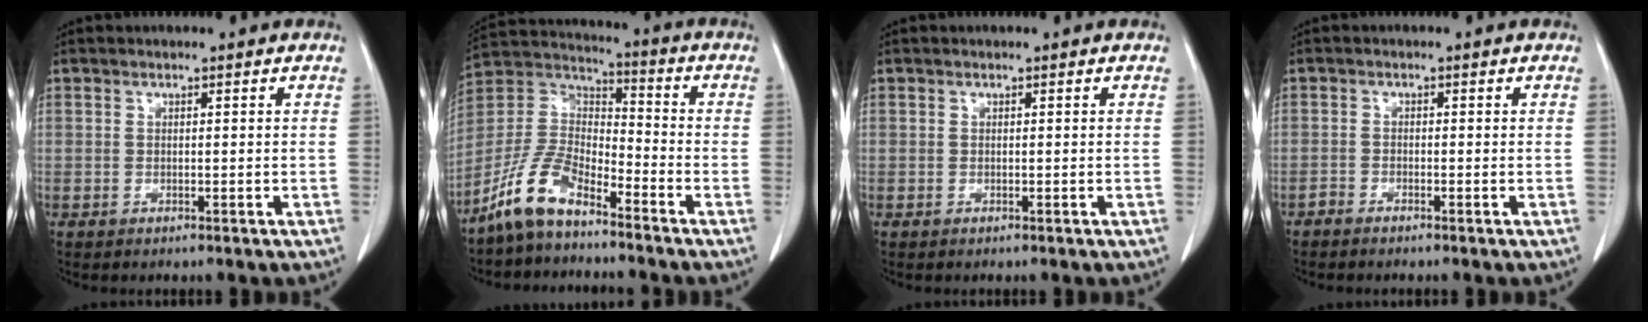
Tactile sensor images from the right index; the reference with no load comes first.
{"total": 10.6, "force": [-7.9, 3.6, 6.0], "torque": [-0.141, 0.016, -0.161]}
{"total": 0.0}
{"total": 1.0, "force": [-0.9, 0.1, 0.3], "torque": [-0.007, 0.000, -0.019]}